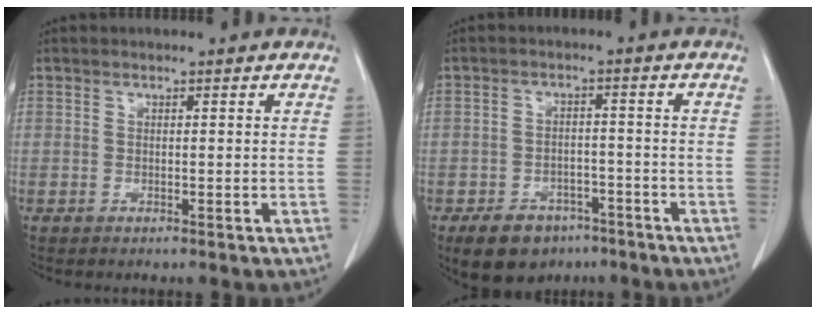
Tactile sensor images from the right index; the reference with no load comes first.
{"total": 9.6, "force": [-6.3, 6.1, 3.9], "torque": [-0.068, 0.007, -0.092]}